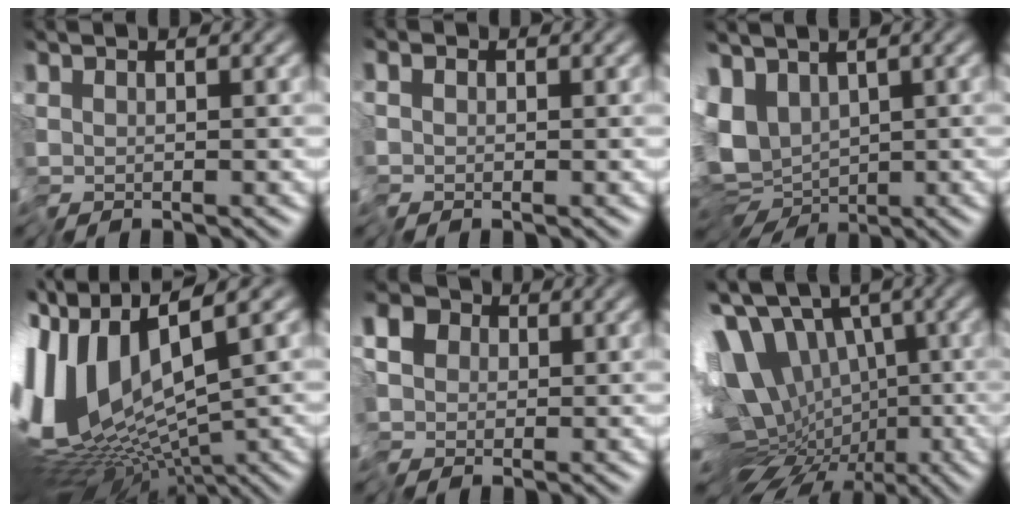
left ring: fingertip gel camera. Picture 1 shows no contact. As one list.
[{"total": 0.5, "force": [-0.1, 0.5, -0.2], "torque": [0.004, -0.001, -0.005]}, {"total": 6.4, "force": [0.7, 5.2, 3.7], "torque": [-0.080, -0.018, 0.031]}, {"total": 12.6, "force": [0.0, 5.4, 11.4], "torque": [-0.247, 0.006, 0.019]}, {"total": 8.3, "force": [1.7, 6.4, 5.0], "torque": [-0.076, 0.018, -0.011]}, {"total": 13.1, "force": [0.0, 9.4, 9.1], "torque": [-0.138, -0.005, 0.026]}]